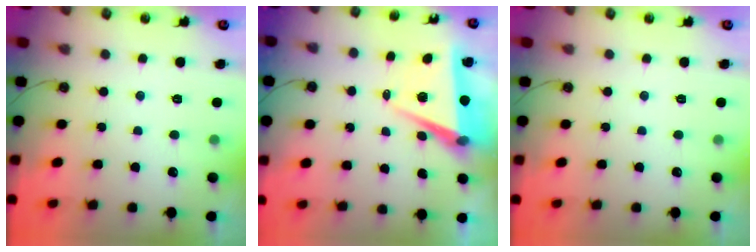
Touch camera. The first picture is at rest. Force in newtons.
{"total": 7.0, "press": 5.6, "slide": 4.3}
{"total": 0.0}